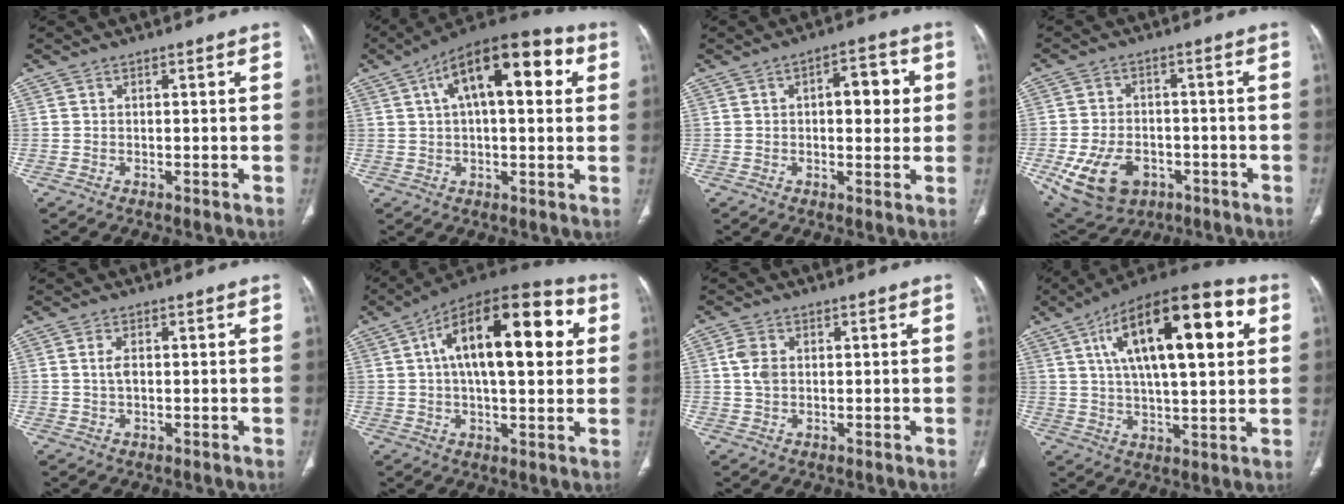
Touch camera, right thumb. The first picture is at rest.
{"total": 17.9, "force": [5.5, 7.8, 15.1], "torque": [-0.211, 0.025, 0.076]}
{"total": 7.9, "force": [1.3, 3.9, 6.7], "torque": [-0.065, 0.010, 0.014]}
{"total": 13.2, "force": [-5.0, 9.3, 8.0], "torque": [-0.144, 0.019, -0.067]}
{"total": 2.3, "force": [0.2, 1.2, 2.0], "torque": [-0.043, 0.000, 0.004]}
{"total": 22.8, "force": [5.3, 10.0, 19.8], "torque": [-0.285, 0.024, 0.069]}
{"total": 3.5, "force": [0.6, 2.4, 2.5], "torque": [-0.056, 0.001, 0.010]}
{"total": 23.7, "force": [7.4, 9.1, 20.6], "torque": [-0.318, 0.010, 0.108]}